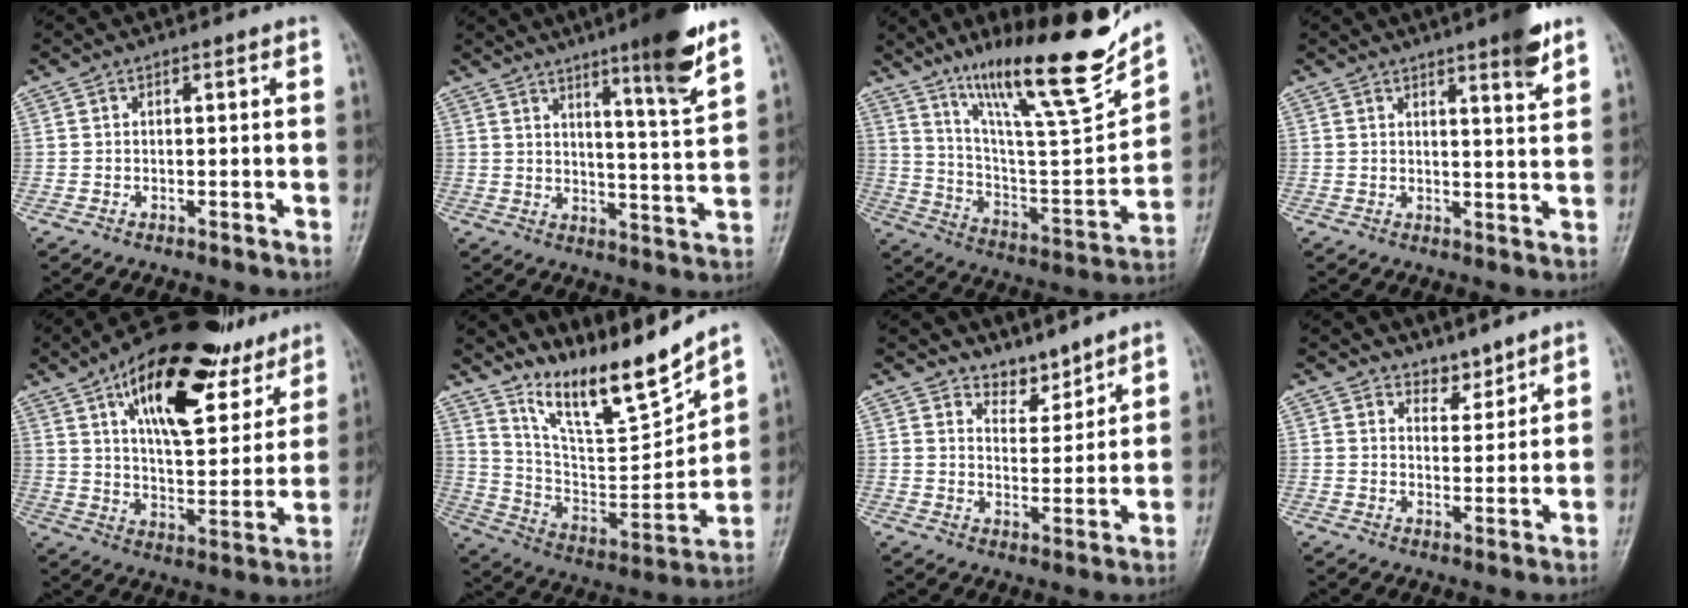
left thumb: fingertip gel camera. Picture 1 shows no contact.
{"total": 12.0, "force": [7.7, 0.5, 9.2], "torque": [-0.128, -0.050, 0.115]}
{"total": 23.2, "force": [17.0, 3.2, 15.5], "torque": [-0.218, -0.088, 0.292]}
{"total": 6.3, "force": [4.2, 0.6, 4.7], "torque": [-0.057, -0.026, 0.056]}
{"total": 23.8, "force": [13.5, 10.6, 16.5], "torque": [-0.212, -0.036, 0.216]}
{"total": 16.7, "force": [13.9, 2.5, 8.8], "torque": [-0.115, -0.095, 0.260]}
{"total": 4.5, "force": [4.2, 1.6, 0.5], "torque": [0.013, -0.041, 0.079]}
{"total": 3.6, "force": [3.2, 1.4, 0.5], "torque": [0.011, -0.028, 0.054]}